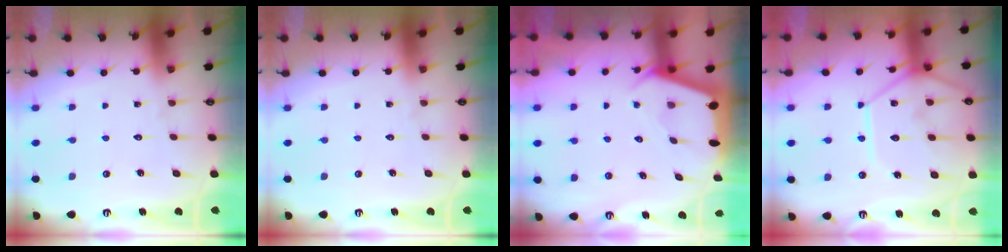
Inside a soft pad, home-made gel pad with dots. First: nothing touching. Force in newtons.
{"total": 0.0}
{"total": 2.5, "press": 2.5, "slide": 0.3}
{"total": 14.1, "press": 14.0, "slide": 1.5}